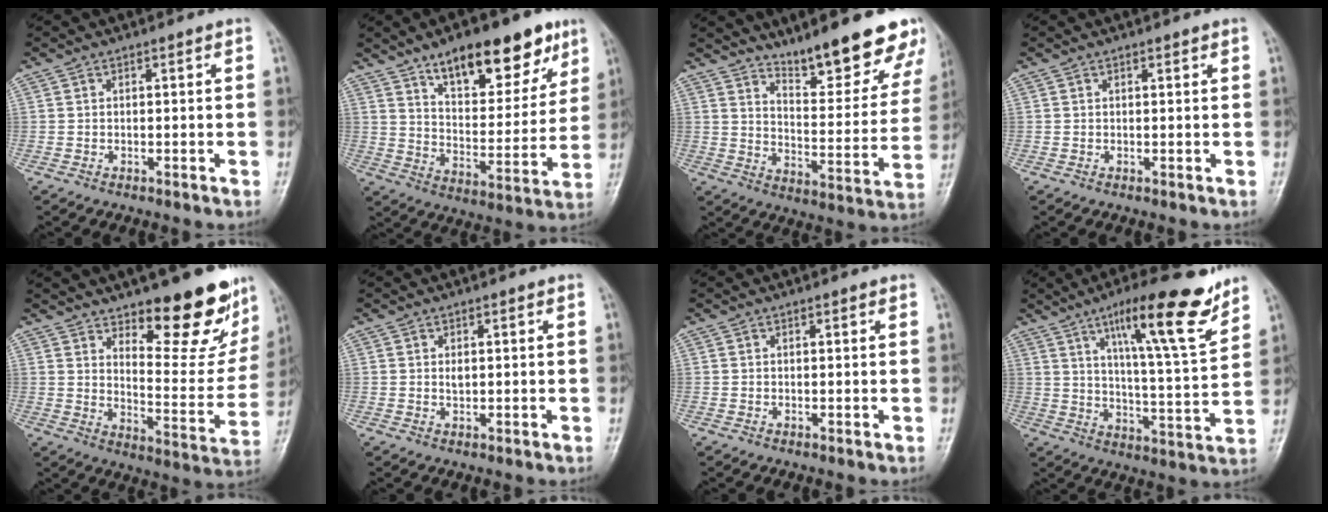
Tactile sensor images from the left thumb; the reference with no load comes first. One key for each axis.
{"total": 19.4, "fx": 12.2, "fy": 8.5, "fz": 12.6, "tx": -0.132, "ty": -0.054, "tz": 0.193}
{"total": 17.9, "fx": 14.1, "fy": 4.5, "fz": 10.0, "tx": -0.089, "ty": -0.102, "tz": 0.205}
{"total": 0.6, "fx": 0.4, "fy": 0.2, "fz": 0.4, "tx": -0.007, "ty": -0.002, "tz": 0.006}
{"total": 18.0, "fx": 12.7, "fy": 6.3, "fz": 11.1, "tx": -0.091, "ty": -0.107, "tz": 0.181}
{"total": 1.2, "fx": 0.5, "fy": 0.6, "fz": 1.0, "tx": -0.015, "ty": -0.003, "tz": 0.009}
{"total": 0.7, "fx": 0.5, "fy": 0.1, "fz": 0.4, "tx": -0.007, "ty": -0.001, "tz": 0.005}
{"total": 17.9, "fx": 11.4, "fy": 3.1, "fz": 13.5, "tx": -0.186, "ty": -0.061, "tz": 0.180}